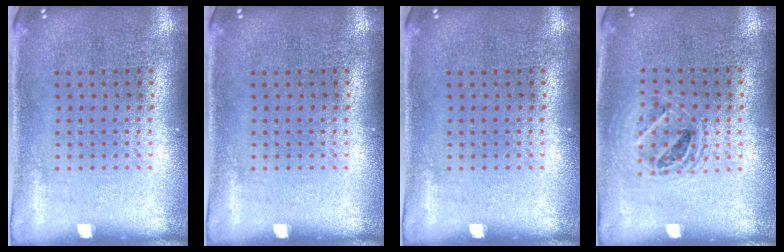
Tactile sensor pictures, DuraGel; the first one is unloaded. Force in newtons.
{"total": 0.0}
{"total": 0.0}
{"total": 1.4, "press": 1.2, "slide": 0.6}